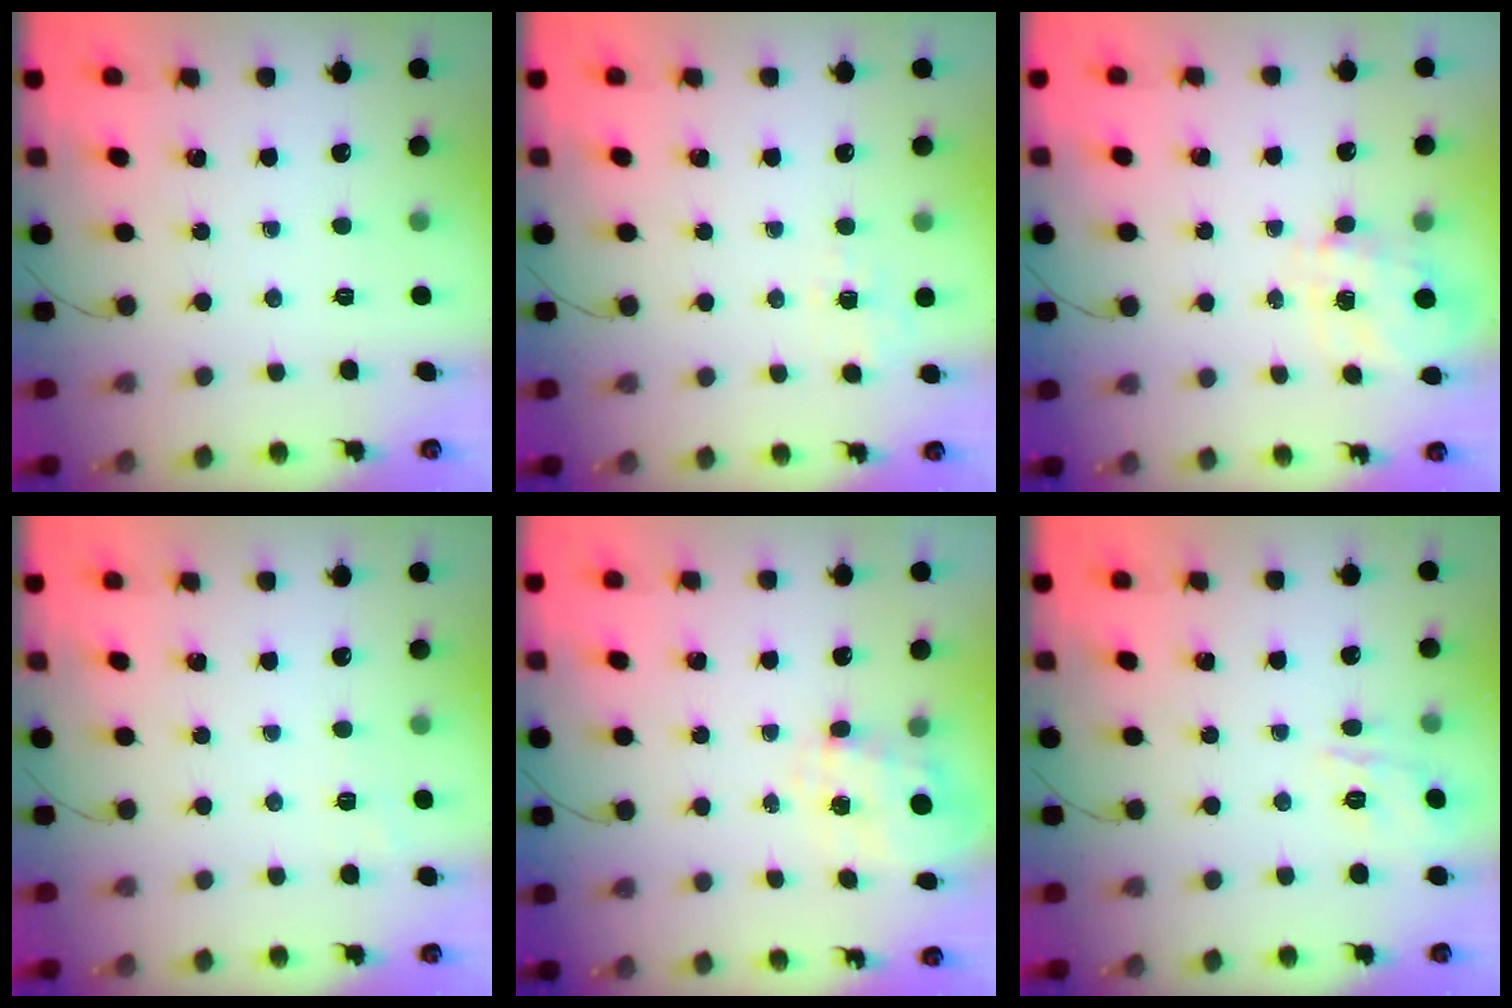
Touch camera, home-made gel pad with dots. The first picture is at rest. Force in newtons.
{"total": 1.9, "press": 1.1, "slide": 1.6}
{"total": 8.7, "press": 8.7, "slide": 0.9}
{"total": 6.0, "press": 5.8, "slide": 1.7}
{"total": 7.1, "press": 7.0, "slide": 0.8}
{"total": 7.2, "press": 7.2, "slide": 1.1}